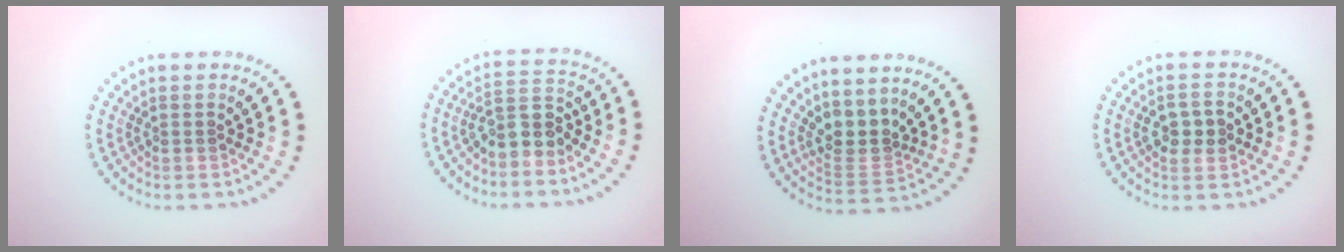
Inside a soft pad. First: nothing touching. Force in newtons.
{"total": 3.2, "press": 2.9, "slide": 1.3}
{"total": 2.7, "press": 2.0, "slide": 1.7}
{"total": 2.5, "press": 2.5, "slide": 0.0}